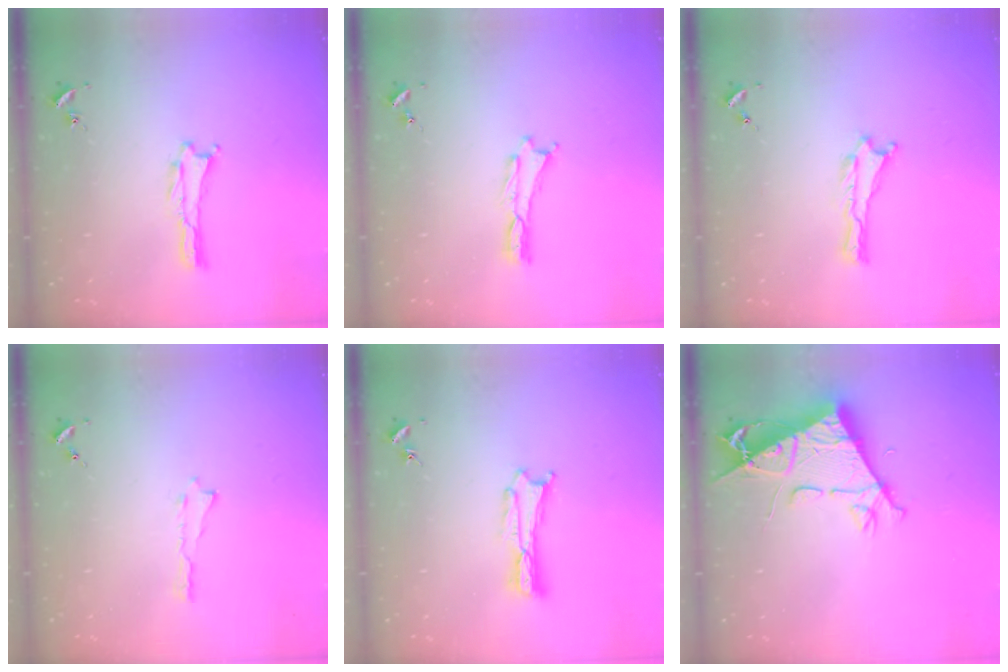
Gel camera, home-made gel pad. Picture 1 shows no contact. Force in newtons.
{"total": 0.0}
{"total": 0.0}
{"total": 0.0}
{"total": 0.6, "press": 0.6, "slide": 0.2}
{"total": 9.7, "press": 9.6, "slide": 1.4}